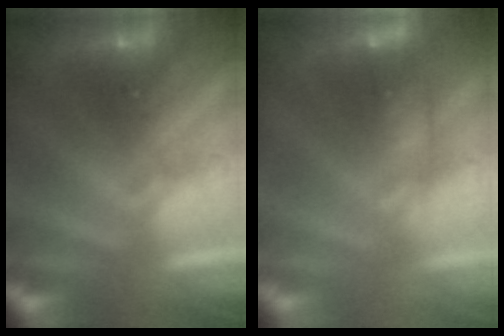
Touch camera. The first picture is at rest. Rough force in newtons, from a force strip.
{"total": 6.9}